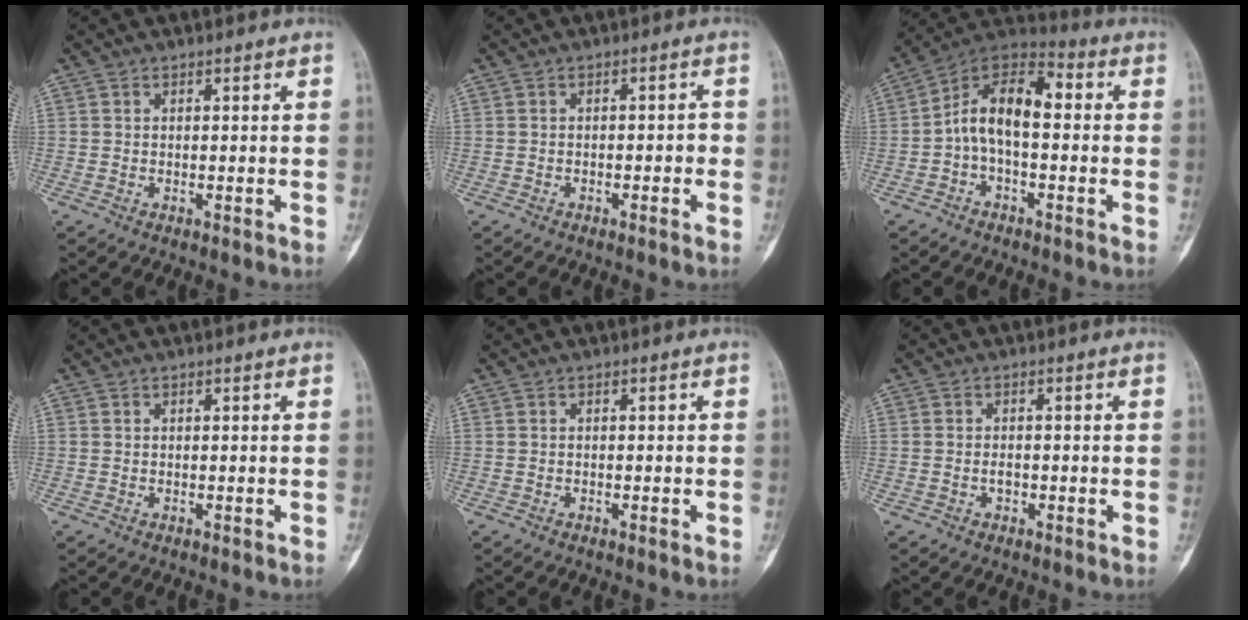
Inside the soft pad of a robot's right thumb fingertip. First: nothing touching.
{"total": 2.1, "force": [-0.6, 1.0, 1.7], "torque": [-0.019, 0.009, -0.010]}
{"total": 11.5, "force": [-0.4, 6.1, 9.7], "torque": [-0.156, 0.047, -0.021]}
{"total": 0.0}
{"total": 0.6, "force": [-0.2, 0.2, 0.5], "torque": [-0.009, -0.001, -0.002]}
{"total": 1.4, "force": [-0.5, 1.1, 0.8], "torque": [-0.011, 0.005, -0.009]}